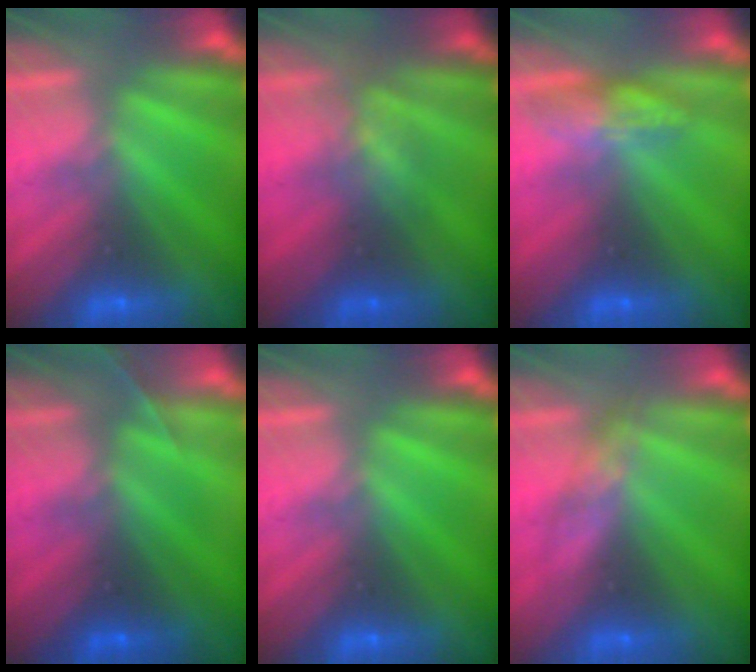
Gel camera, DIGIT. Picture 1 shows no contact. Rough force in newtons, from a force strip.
{"total": 2.7}
{"total": 2.4}
{"total": 1.4}
{"total": 0.0}
{"total": 2.8}